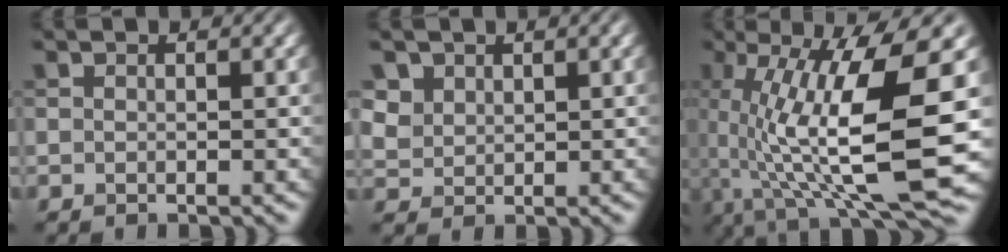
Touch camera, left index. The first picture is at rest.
{"total": 2.9, "force": [1.8, 2.1, 0.8], "torque": [-0.028, -0.006, 0.053]}
{"total": 13.0, "force": [-0.5, 3.4, 12.5], "torque": [-0.229, -0.007, 0.002]}